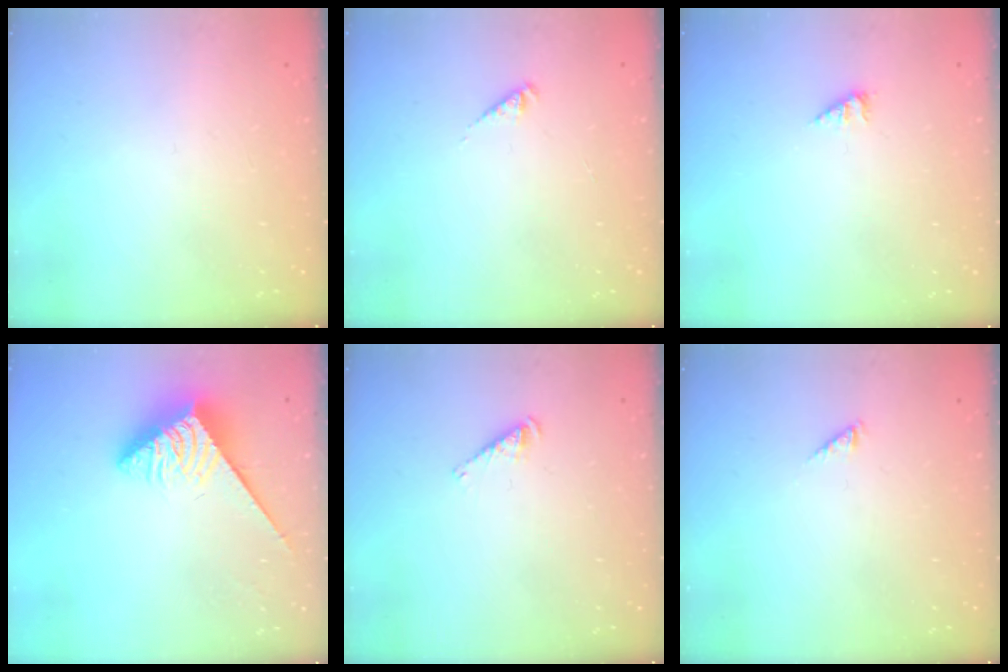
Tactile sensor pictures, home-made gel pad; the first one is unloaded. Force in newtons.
{"total": 2.4, "press": 2.4, "slide": 0.4}
{"total": 2.8, "press": 2.7, "slide": 0.5}
{"total": 4.0, "press": 3.9, "slide": 0.7}
{"total": 2.9, "press": 2.9, "slide": 0.5}
{"total": 0.0}